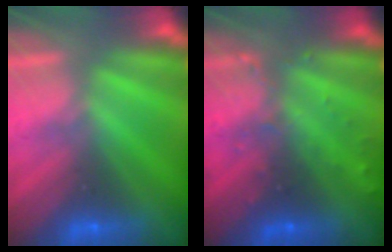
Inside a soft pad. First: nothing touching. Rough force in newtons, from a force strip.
{"total": 3.1}